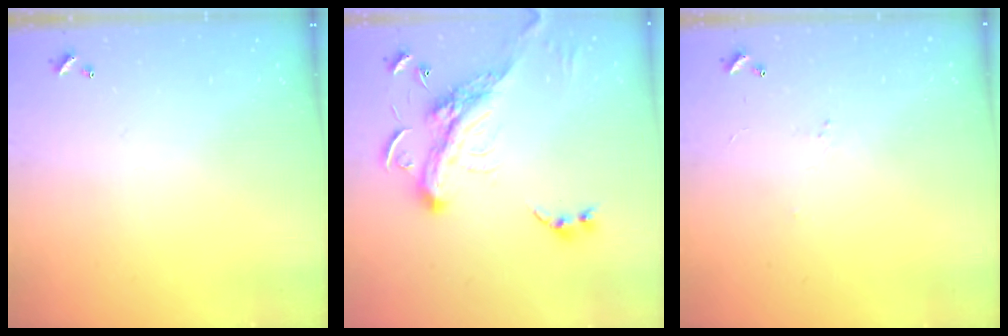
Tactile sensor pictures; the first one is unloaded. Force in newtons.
{"total": 6.7, "press": 6.7, "slide": 1.0}
{"total": 1.9, "press": 1.8, "slide": 0.6}